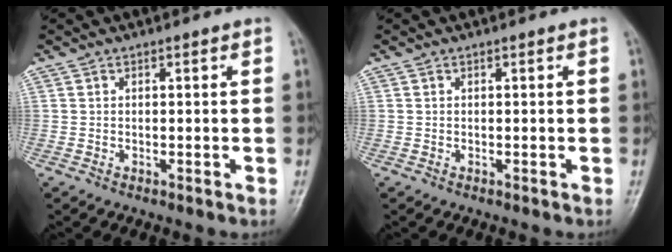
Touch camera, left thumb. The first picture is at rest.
{"total": 0.0}